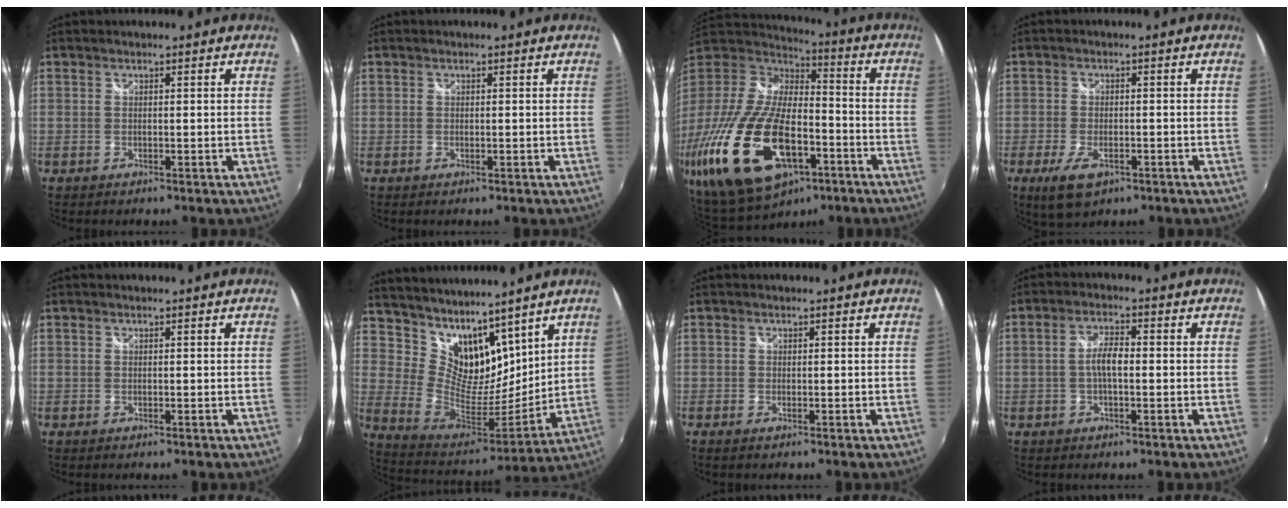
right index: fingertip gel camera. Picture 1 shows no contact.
{"total": 0.0}
{"total": 30.8, "force": [-13.3, 14.7, 23.5], "torque": [-0.498, -0.058, -0.231]}
{"total": 7.0, "force": [-3.7, 3.3, 4.9], "torque": [-0.115, -0.017, -0.064]}
{"total": 0.0}
{"total": 15.5, "force": [11.7, 7.7, 6.5], "torque": [-0.135, -0.009, 0.228]}
{"total": 0.6, "force": [-0.5, 0.4, 0.2], "torque": [-0.005, -0.005, -0.010]}
{"total": 3.6, "force": [-0.6, 1.1, 3.4], "torque": [-0.068, 0.008, -0.011]}